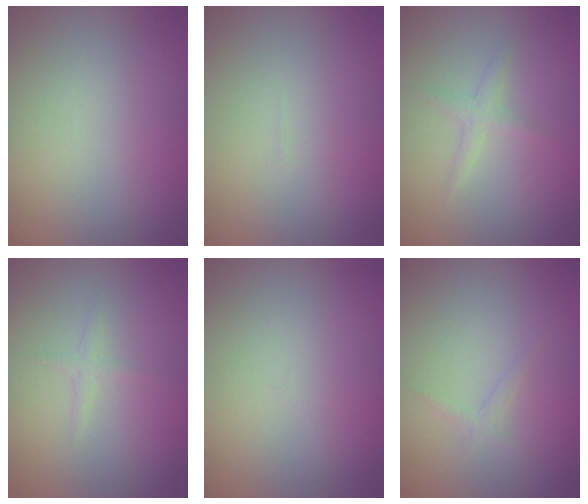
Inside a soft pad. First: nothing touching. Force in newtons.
{"total": 0.0}
{"total": 1.2, "press": 1.2, "slide": 0.0}
{"total": 0.8, "press": 0.8, "slide": 0.1}
{"total": 0.0}
{"total": 0.8, "press": 0.8, "slide": 0.0}